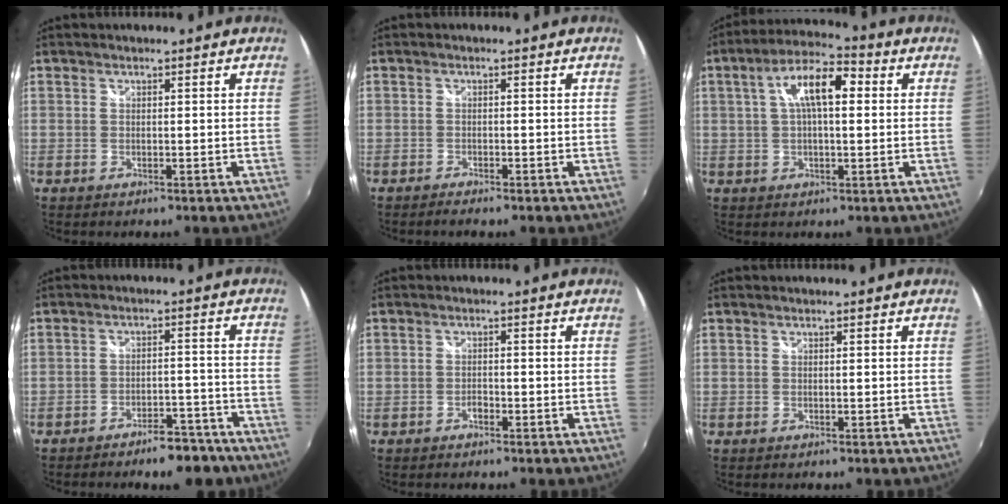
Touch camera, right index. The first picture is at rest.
{"total": 1.6, "force": [-1.5, 0.2, 0.6], "torque": [-0.021, -0.006, -0.029]}
{"total": 10.1, "force": [2.1, 3.8, 9.1], "torque": [-0.163, 0.025, 0.031]}
{"total": 8.7, "force": [-7.2, 3.3, 3.7], "torque": [-0.064, 0.019, -0.085]}
{"total": 1.2, "force": [-0.9, 0.6, 0.5], "torque": [-0.011, 0.000, -0.017]}
{"total": 0.0}